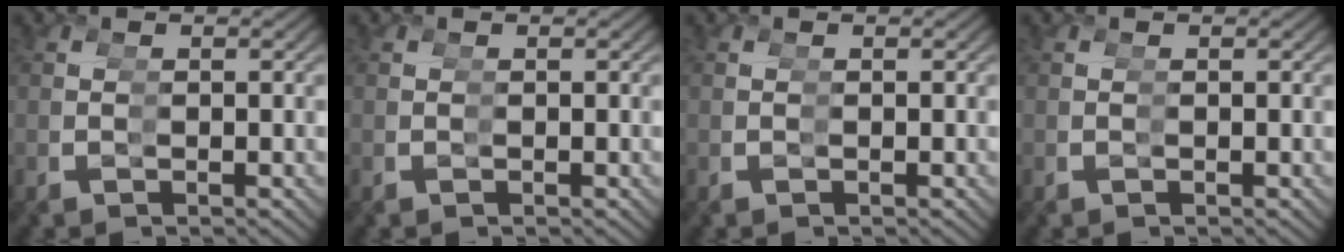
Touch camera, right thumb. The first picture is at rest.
{"total": 0.0}
{"total": 0.0}
{"total": 0.0}